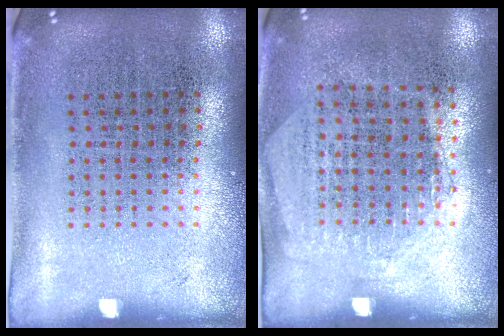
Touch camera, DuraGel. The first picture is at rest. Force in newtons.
{"total": 1.3, "press": 1.1, "slide": 0.7}